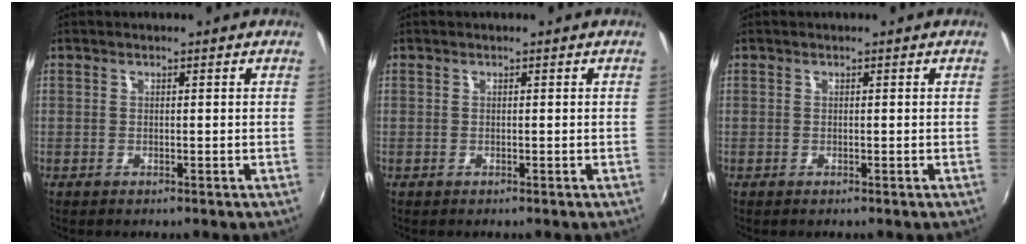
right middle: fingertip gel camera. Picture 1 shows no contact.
{"total": 0.0}
{"total": 0.0}